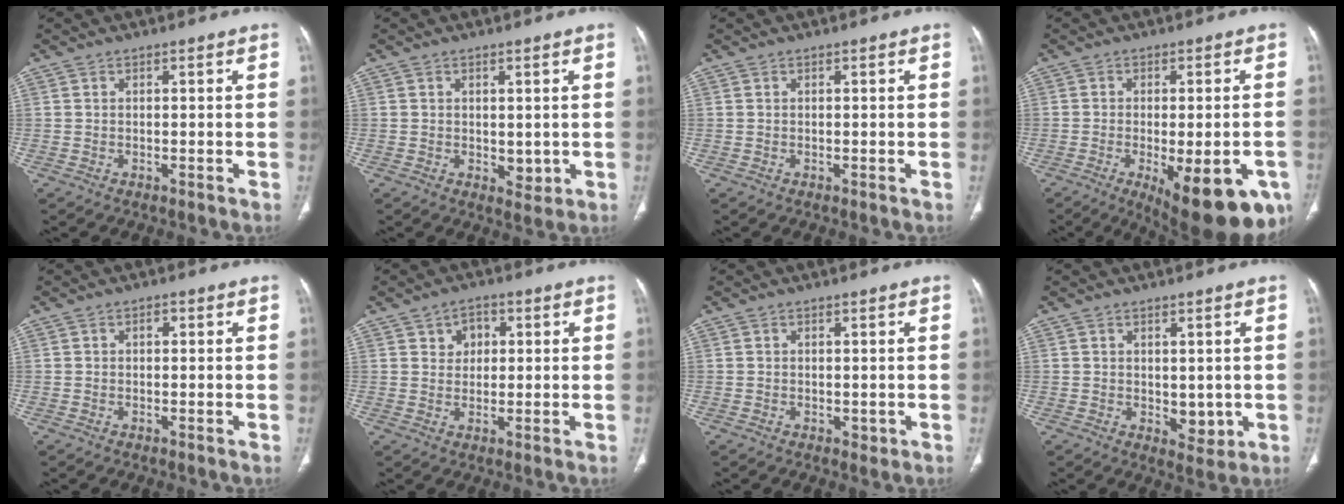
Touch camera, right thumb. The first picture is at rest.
{"total": 2.8, "force": [0.0, 1.9, 2.0], "torque": [-0.017, -0.008, 0.007]}
{"total": 0.0}
{"total": 18.4, "force": [-8.0, 7.0, 15.0], "torque": [-0.149, -0.001, -0.093]}
{"total": 1.1, "force": [0.2, 0.8, 0.8], "torque": [-0.007, 0.003, -0.001]}
{"total": 4.3, "force": [1.5, 3.5, 2.1], "torque": [-0.008, -0.002, 0.021]}
{"total": 1.1, "force": [-0.1, 0.9, 0.6], "torque": [-0.005, -0.001, 0.001]}
{"total": 4.2, "force": [-0.1, 2.8, 3.1], "torque": [-0.024, -0.010, 0.010]}